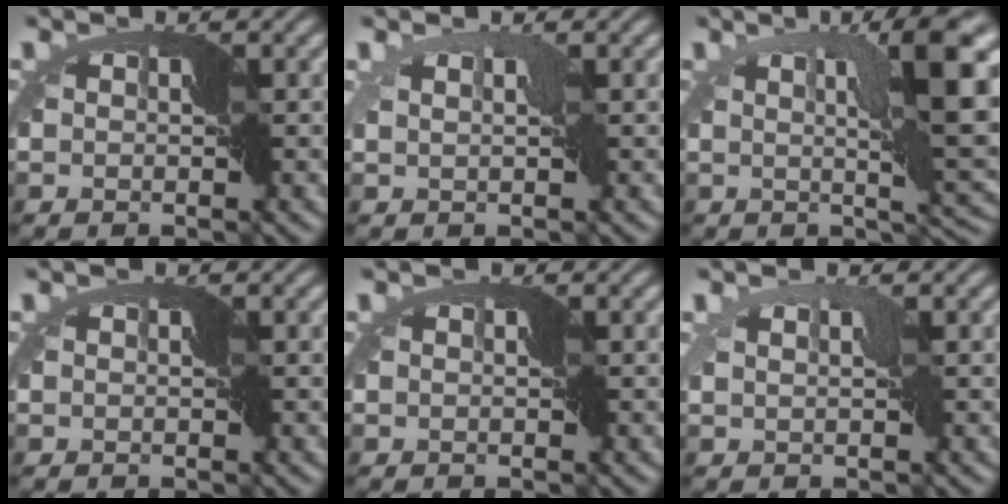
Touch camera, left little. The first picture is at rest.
{"total": 0.6, "force": [0.5, -0.2, 0.2], "torque": [-0.009, 0.004, 0.012]}
{"total": 8.9, "force": [2.4, 1.1, 8.5], "torque": [-0.117, 0.011, 0.034]}
{"total": 0.0}
{"total": 0.0}
{"total": 0.7, "force": [0.5, 0.1, 0.4], "torque": [-0.010, 0.004, 0.011]}